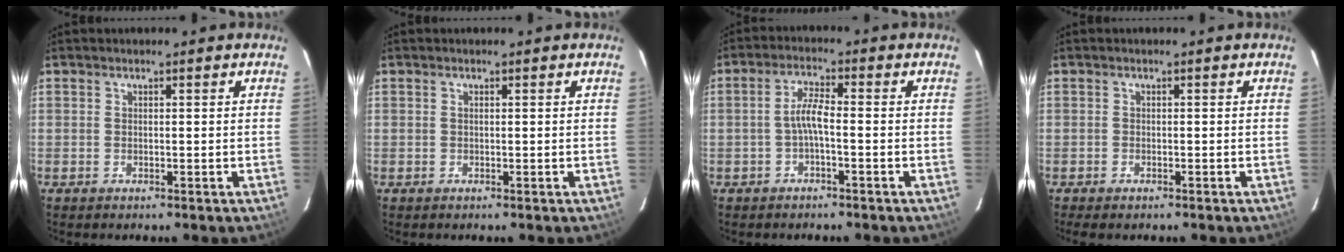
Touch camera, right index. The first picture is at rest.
{"total": 0.0}
{"total": 3.5, "force": [-1.3, 0.5, 3.3], "torque": [-0.068, 0.009, -0.026]}
{"total": 1.9, "force": [-1.5, 0.7, 0.8], "torque": [-0.023, -0.006, -0.028]}